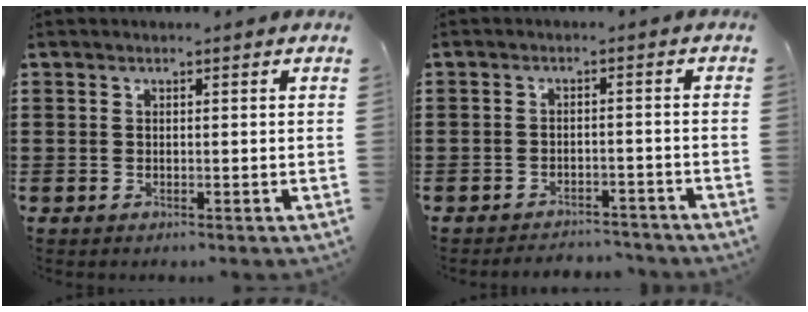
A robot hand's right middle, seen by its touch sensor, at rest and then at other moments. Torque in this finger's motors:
{"motor_torque": [0.98, -0.01, 0.02, 0.00]}